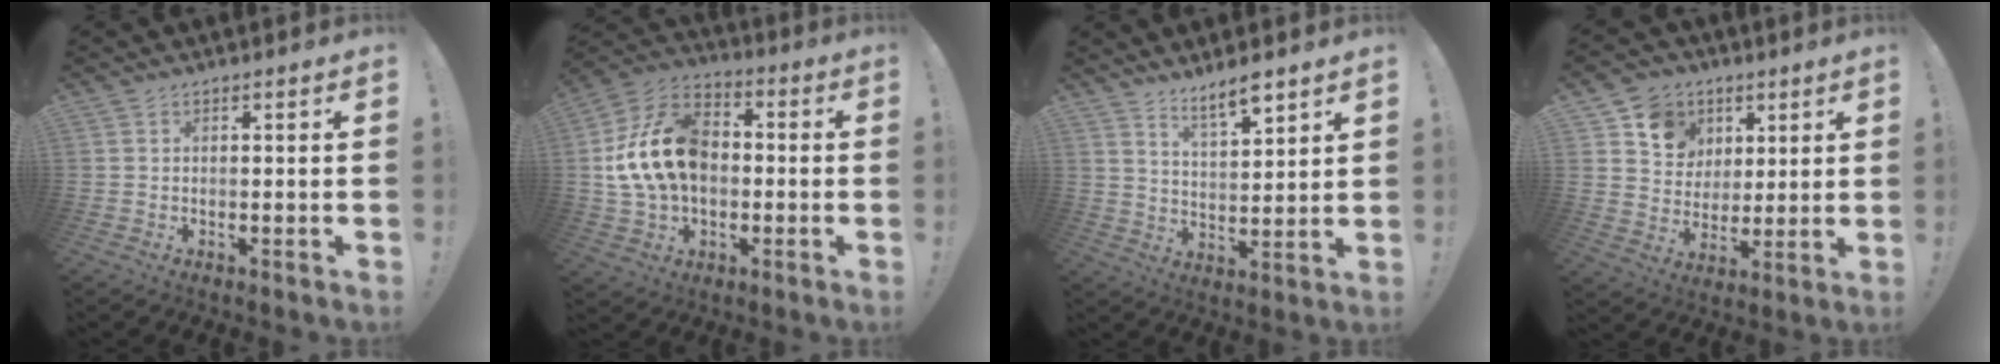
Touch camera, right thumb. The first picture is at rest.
{"total": 19.5, "force": [0.8, 14.1, 13.4], "torque": [-0.228, 0.013, 0.022]}
{"total": 7.8, "force": [6.4, 1.5, 4.2], "torque": [-0.063, -0.045, 0.111]}
{"total": 11.2, "force": [5.1, 9.6, 2.7], "torque": [-0.034, -0.029, 0.102]}